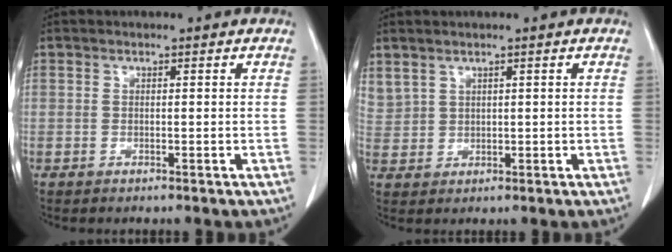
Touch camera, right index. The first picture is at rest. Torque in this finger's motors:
{"motor_torque": [-0.22, 0.27, -0.10, 0.00]}